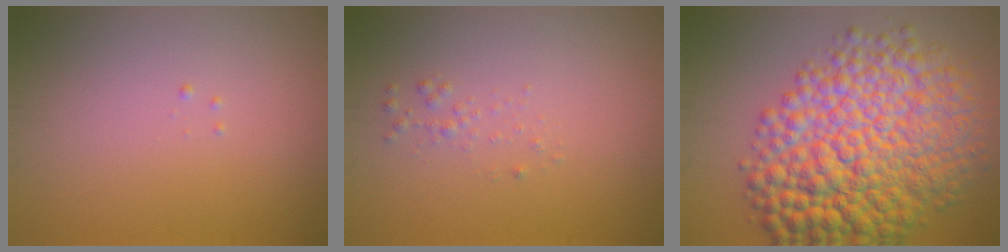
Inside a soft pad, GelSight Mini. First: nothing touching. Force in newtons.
{"total": 0.8, "press": 0.8, "slide": 0.1}
{"total": 13.0, "press": 13.0, "slide": 0.1}